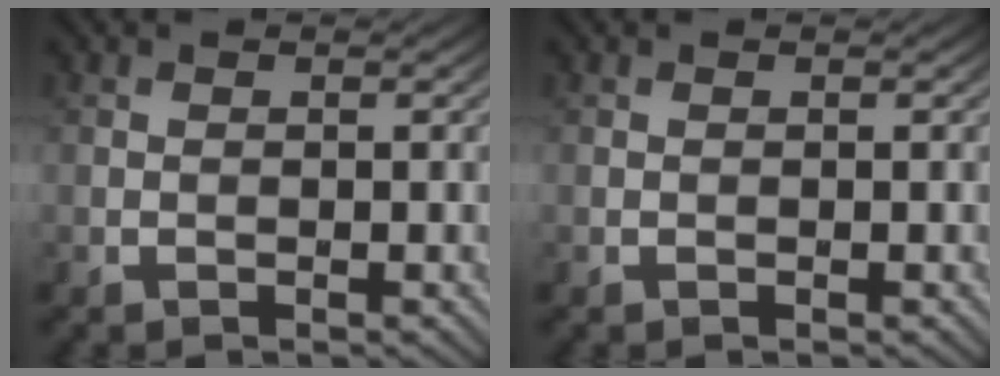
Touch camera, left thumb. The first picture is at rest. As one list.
[{"total": 0.0}]